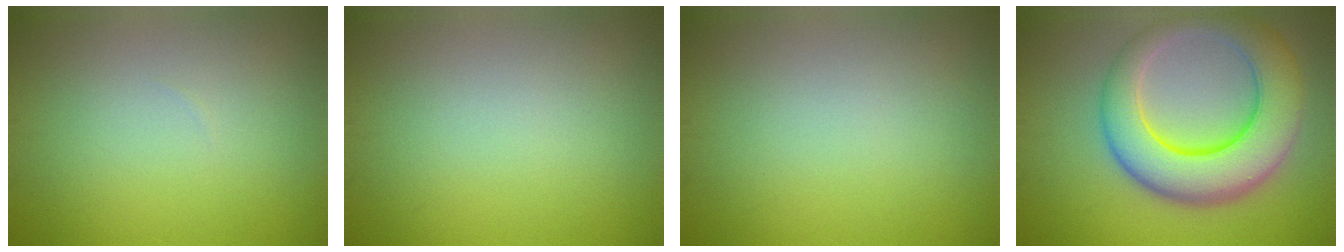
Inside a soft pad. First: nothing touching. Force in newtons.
{"total": 0.0}
{"total": 0.0}
{"total": 10.1, "press": 10.1, "slide": 0.4}